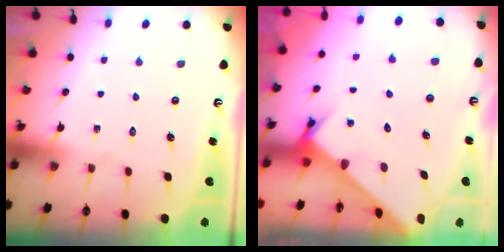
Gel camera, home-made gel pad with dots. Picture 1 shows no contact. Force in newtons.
{"total": 2.2, "press": 2.2, "slide": 0.1}